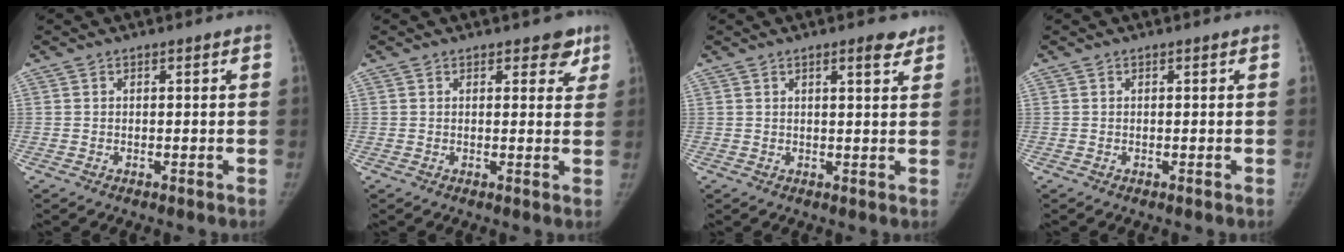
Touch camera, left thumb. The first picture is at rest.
{"total": 3.7, "force": [2.4, 2.3, 1.7], "torque": [0.018, -0.008, 0.024]}
{"total": 3.5, "force": [2.3, 0.9, 2.5], "torque": [-0.026, -0.011, 0.028]}
{"total": 0.0}